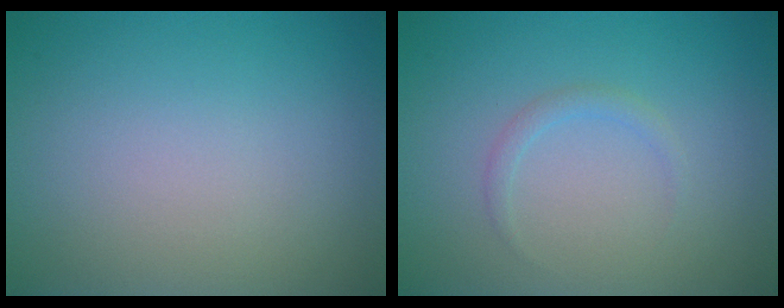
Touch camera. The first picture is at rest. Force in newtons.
{"total": 1.0, "press": 1.0, "slide": 0.0}